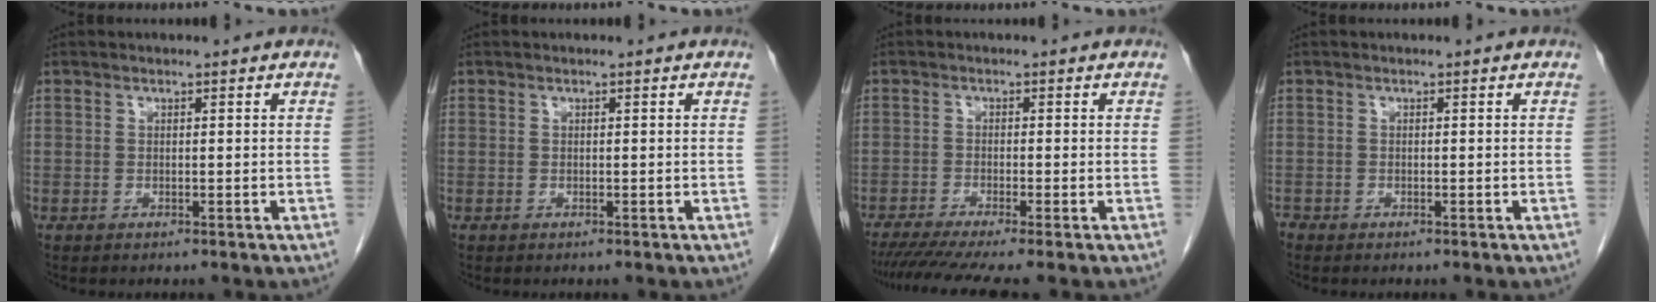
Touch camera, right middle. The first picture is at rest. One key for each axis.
{"total": 0.0}
{"total": 7.8, "fx": -6.3, "fy": -0.6, "fz": 4.6, "tx": -0.069, "ty": -0.019, "tz": -0.102}
{"total": 0.6, "fx": -0.5, "fy": 0.2, "fz": 0.0, "tx": -0.007, "ty": -0.002, "tz": -0.014}